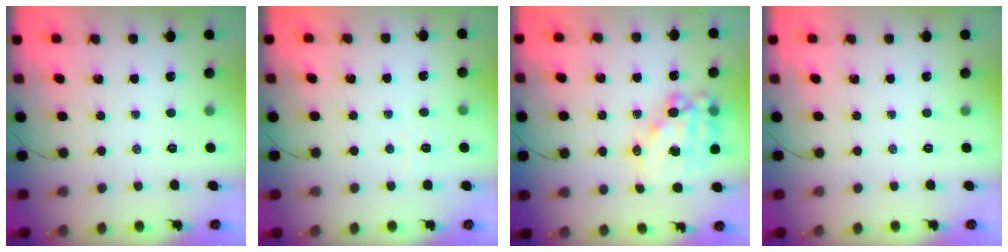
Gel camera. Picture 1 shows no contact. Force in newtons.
{"total": 1.8, "press": 1.7, "slide": 0.5}
{"total": 14.6, "press": 14.2, "slide": 3.2}
{"total": 0.0}